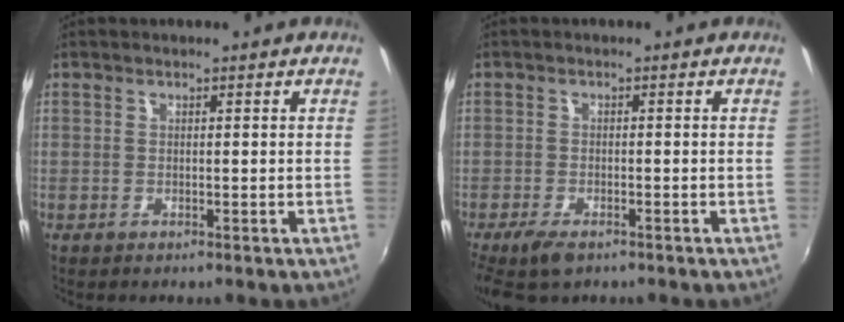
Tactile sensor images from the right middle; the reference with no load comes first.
{"total": 5.7, "force": [-4.0, 2.2, 3.5], "torque": [-0.087, -0.021, -0.072]}